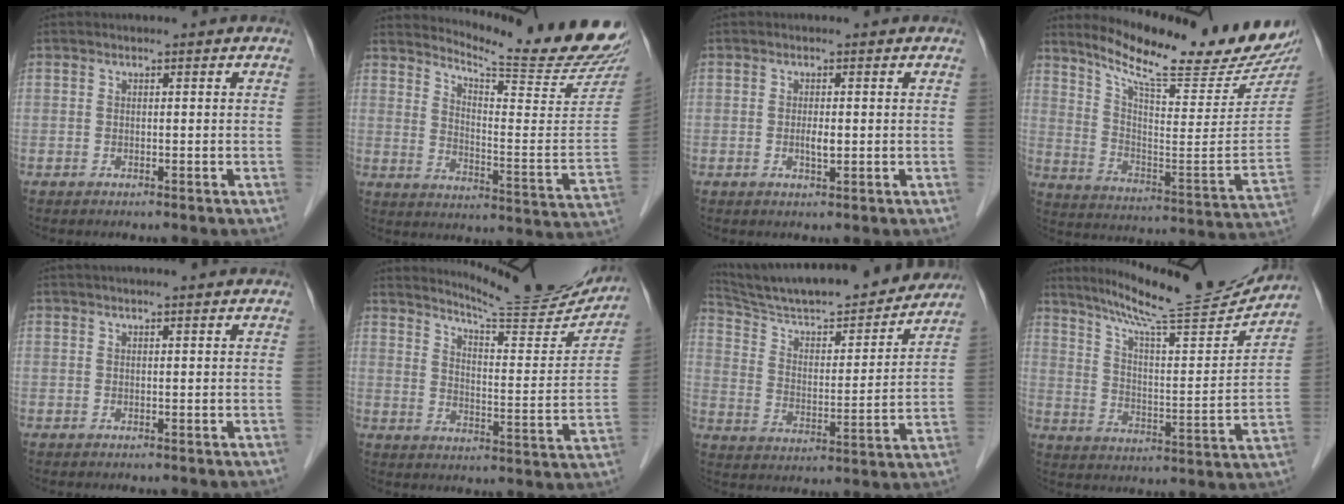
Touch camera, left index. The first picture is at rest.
{"total": 19.4, "force": [18.5, -0.7, 5.6], "torque": [-0.102, -0.129, 0.236]}
{"total": 1.6, "force": [-0.1, 0.4, 1.5], "torque": [-0.031, -0.002, 0.000]}
{"total": 22.6, "force": [19.7, 1.0, 11.0], "torque": [-0.181, -0.079, 0.282]}
{"total": 5.4, "force": [4.8, -0.1, 2.4], "torque": [-0.029, 0.032, 0.058]}
{"total": 18.3, "force": [17.3, 1.1, 5.7], "torque": [-0.085, -0.066, 0.222]}
{"total": 24.6, "force": [22.4, 3.1, 9.8], "torque": [-0.163, -0.016, 0.325]}
{"total": 19.1, "force": [17.7, 0.3, 7.3], "torque": [-0.124, -0.037, 0.261]}